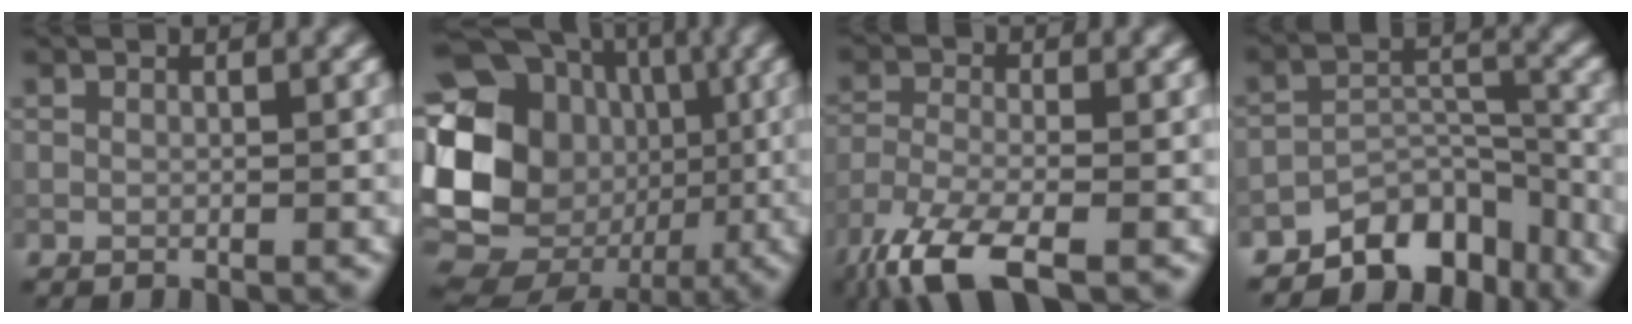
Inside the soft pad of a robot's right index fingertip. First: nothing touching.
{"total": 21.8, "force": [-1.0, 19.6, 9.5], "torque": [-0.198, 0.010, -0.055]}
{"total": 7.4, "force": [-5.2, 2.0, 4.8], "torque": [-0.101, -0.017, -0.113]}
{"total": 7.2, "force": [-5.8, 3.2, 2.8], "torque": [-0.027, -0.008, -0.095]}